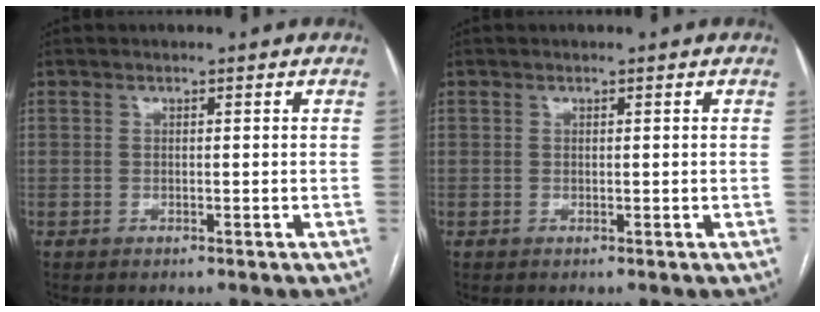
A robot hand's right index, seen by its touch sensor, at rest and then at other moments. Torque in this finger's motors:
{"motor_torque": [0.01, 0.00, 0.00, 0.00]}